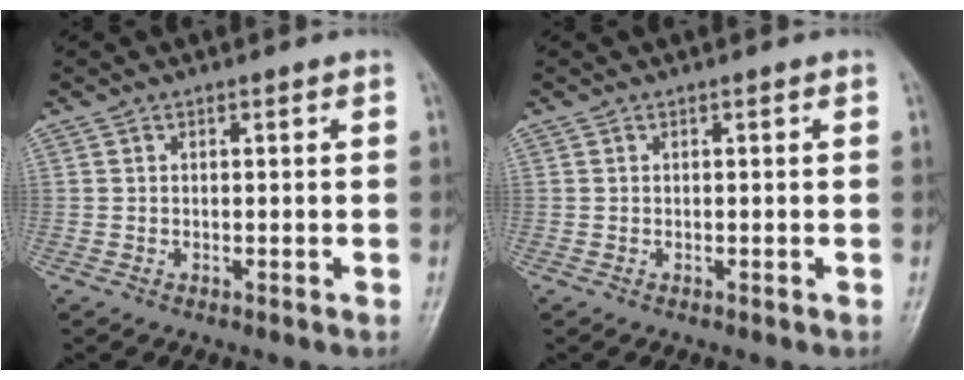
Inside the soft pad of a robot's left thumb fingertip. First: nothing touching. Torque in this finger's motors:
{"motor_torque": [0.09, 0.00, 0.10, -0.22, 0.00]}